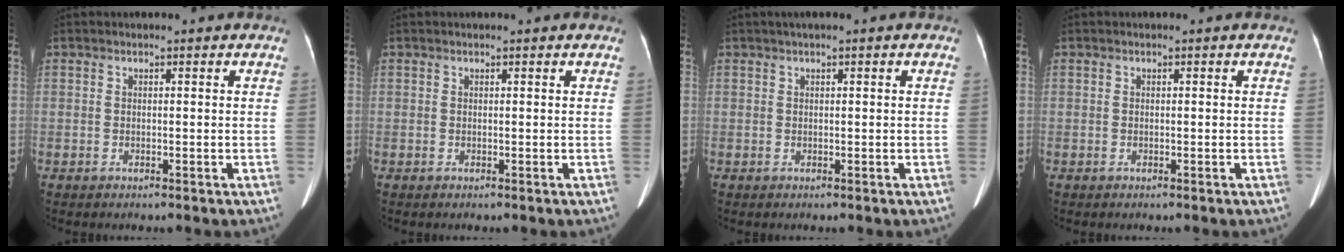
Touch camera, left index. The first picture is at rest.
{"total": 0.7, "force": [0.7, 0.1, 0.3], "torque": [-0.009, 0.007, 0.007]}
{"total": 1.2, "force": [0.6, 0.0, 1.1], "torque": [-0.023, 0.013, 0.009]}
{"total": 0.0}